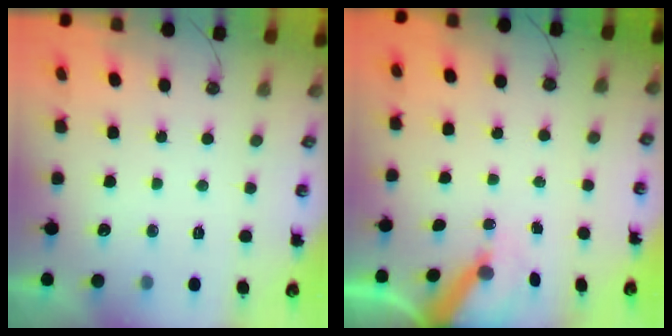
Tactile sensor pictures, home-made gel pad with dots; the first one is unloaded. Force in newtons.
{"total": 5.7, "press": 5.7, "slide": 0.7}